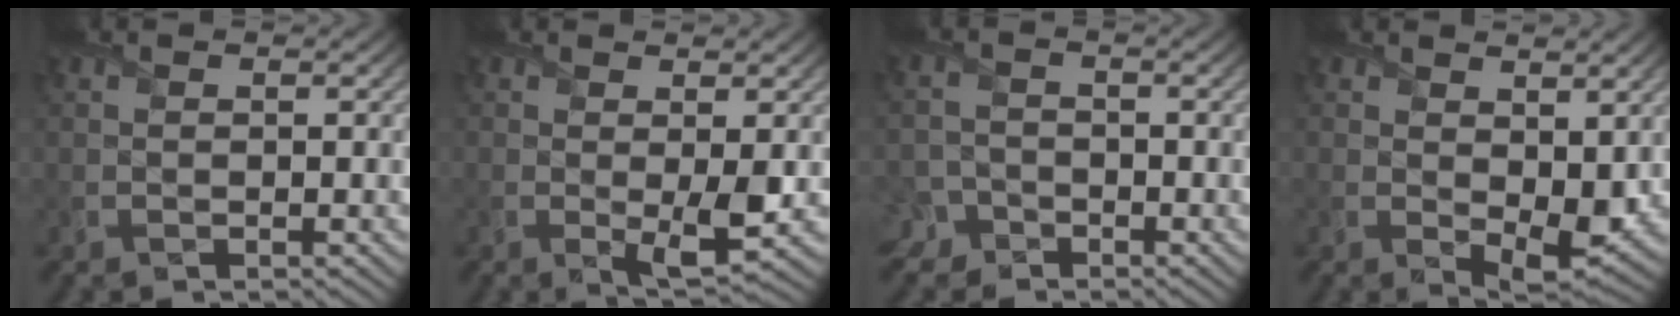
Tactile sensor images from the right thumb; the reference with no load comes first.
{"total": 3.1, "force": [0.3, 0.6, 3.0], "torque": [-0.059, -0.012, 0.007]}
{"total": 3.6, "force": [-2.6, 2.3, 0.8], "torque": [-0.015, 0.000, -0.056]}
{"total": 5.4, "force": [0.9, 3.1, 4.3], "torque": [-0.075, -0.017, 0.024]}